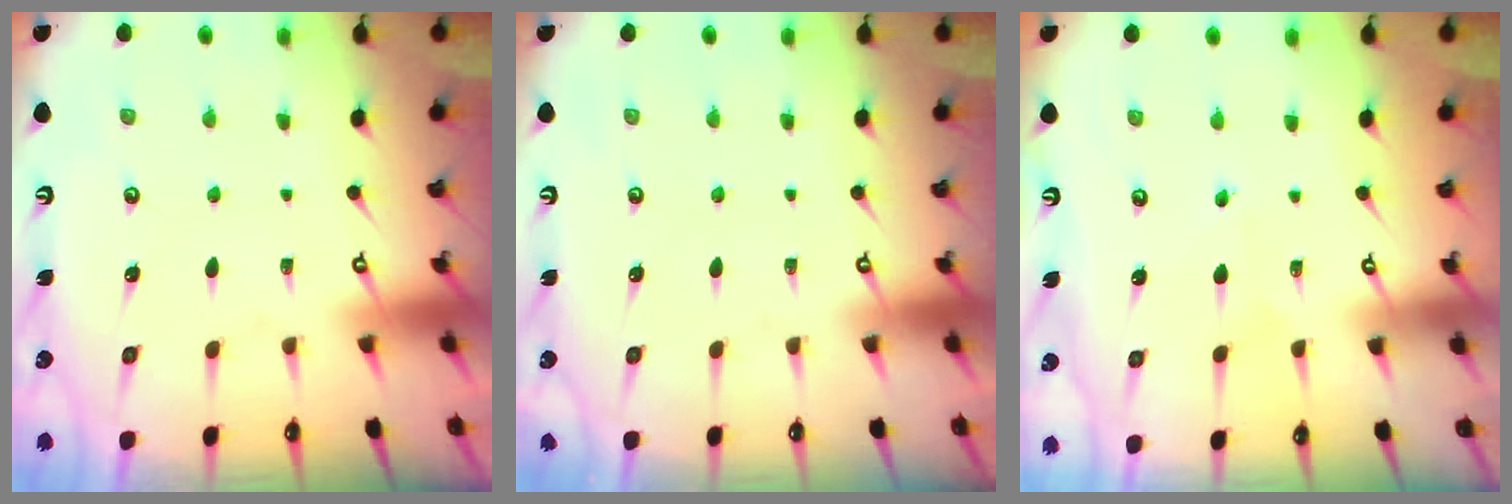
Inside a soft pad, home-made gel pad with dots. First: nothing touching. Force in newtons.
{"total": 0.0}
{"total": 1.3, "press": 1.3, "slide": 0.1}